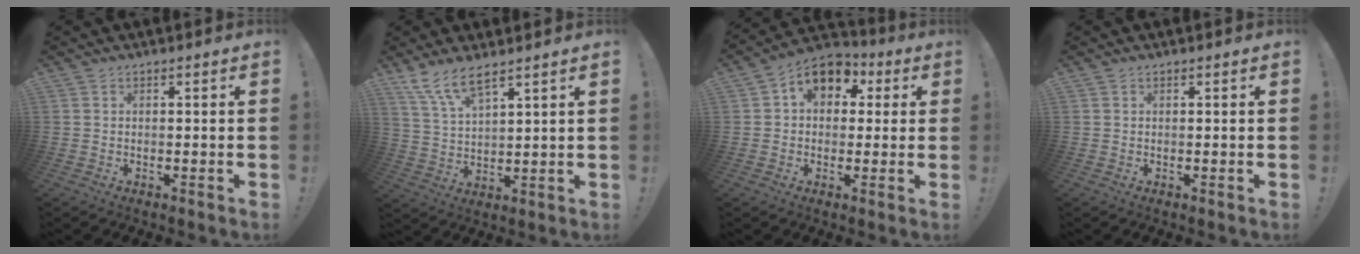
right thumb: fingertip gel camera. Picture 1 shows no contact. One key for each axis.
{"total": 8.4, "fx": 6.4, "fy": 2.1, "fz": 5.0, "tx": -0.107, "ty": -0.027, "tz": 0.122}
{"total": 9.9, "fx": 3.6, "fy": 7.5, "fz": 5.5, "tx": -0.072, "ty": -0.011, "tz": 0.070}
{"total": 0.0}